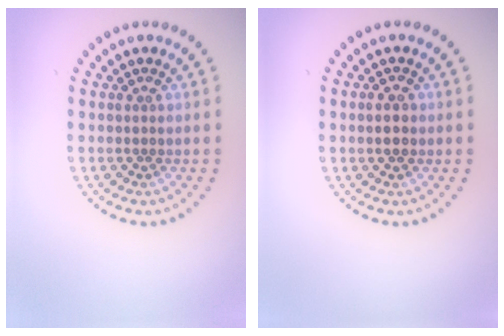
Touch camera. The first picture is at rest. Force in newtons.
{"total": 2.0, "press": 2.0, "slide": 0.2}